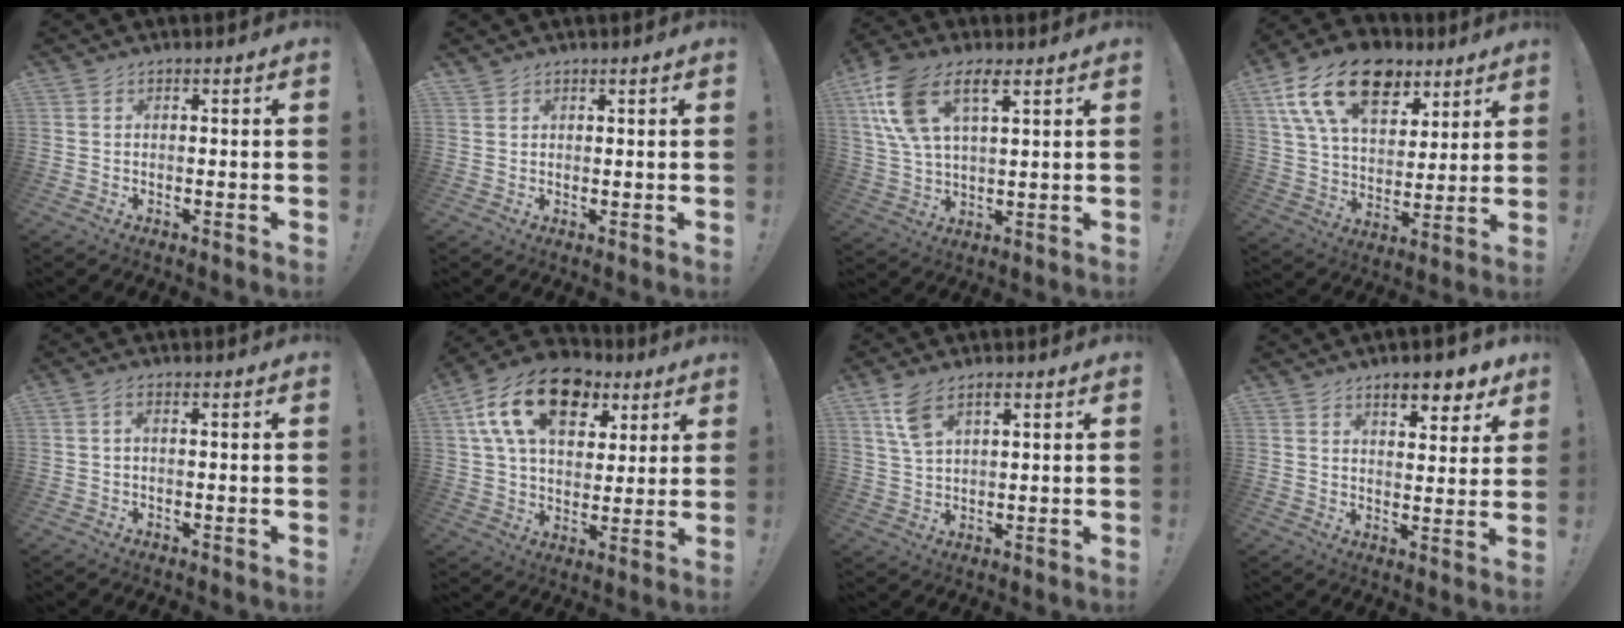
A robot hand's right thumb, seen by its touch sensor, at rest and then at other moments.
{"total": 1.9, "force": [1.5, 1.3, 0.2], "torque": [0.008, -0.013, 0.026]}
{"total": 14.2, "force": [7.2, 6.8, 10.2], "torque": [-0.210, -0.013, 0.134]}
{"total": 20.7, "force": [11.0, 12.6, 12.2], "torque": [-0.211, -0.053, 0.201]}
{"total": 1.6, "force": [-0.3, 0.3, 1.6], "torque": [-0.032, 0.005, -0.005]}
{"total": 19.8, "force": [9.2, 11.9, 12.8], "torque": [-0.211, -0.034, 0.166]}
{"total": 6.4, "force": [3.6, 3.0, 4.4], "torque": [-0.082, -0.013, 0.065]}
{"total": 8.3, "force": [5.8, 2.8, 5.1], "torque": [-0.058, -0.035, 0.098]}